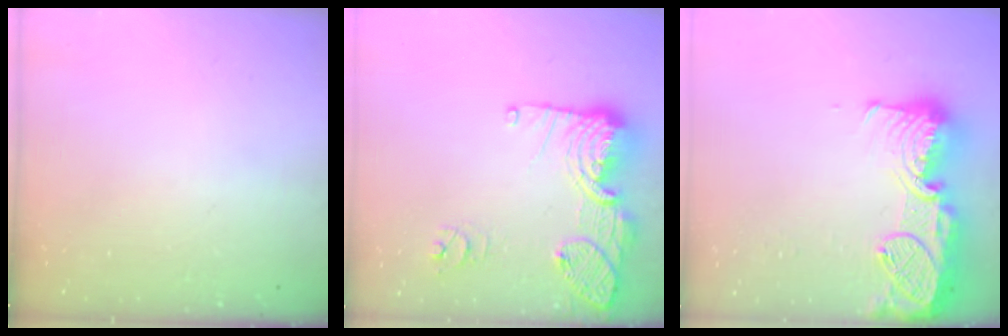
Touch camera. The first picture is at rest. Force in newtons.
{"total": 17.6, "press": 17.3, "slide": 3.3}
{"total": 19.4, "press": 19.0, "slide": 3.7}